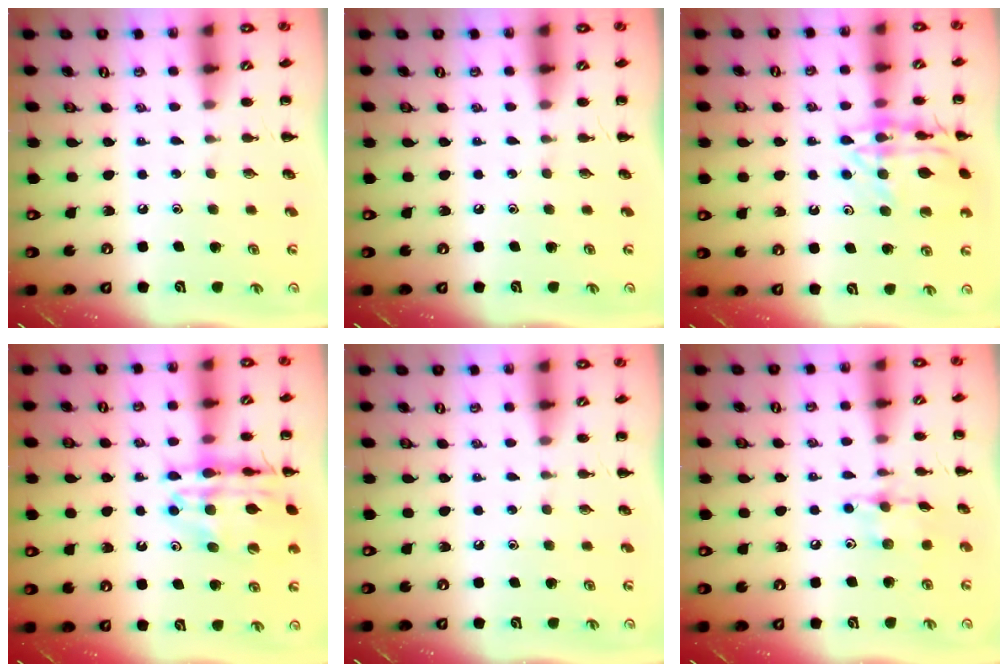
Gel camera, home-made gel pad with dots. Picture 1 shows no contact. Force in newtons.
{"total": 0.0}
{"total": 16.1, "press": 16.1, "slide": 0.8}
{"total": 16.0, "press": 15.7, "slide": 3.0}
{"total": 0.0}
{"total": 8.7, "press": 8.7, "slide": 0.5}